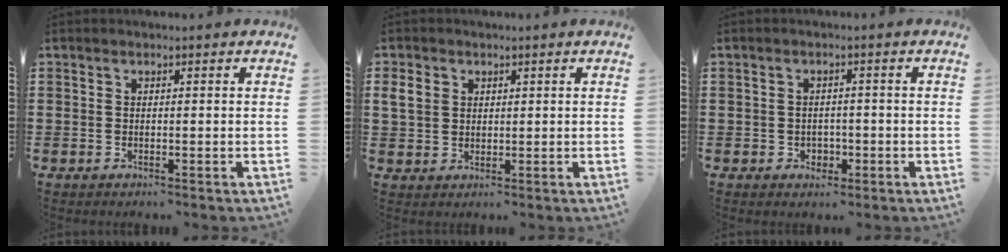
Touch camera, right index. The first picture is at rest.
{"total": 3.1, "force": [1.0, 2.7, 1.4], "torque": [-0.037, 0.010, 0.017]}
{"total": 1.7, "force": [-0.7, 1.4, 0.7], "torque": [-0.017, 0.000, -0.017]}